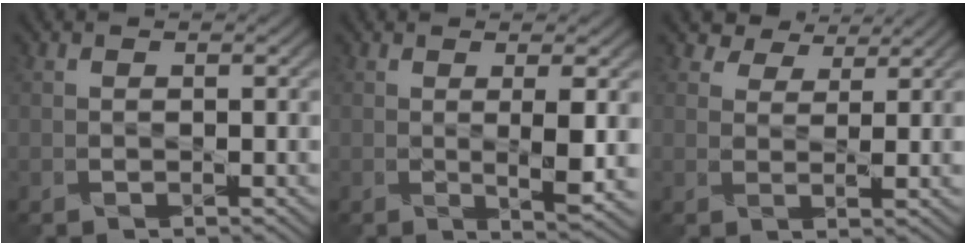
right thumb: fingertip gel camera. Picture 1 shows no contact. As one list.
[{"total": 4.4, "force": [0.3, 0.3, 4.4], "torque": [-0.074, -0.001, 0.011]}, {"total": 4.8, "force": [4.1, 1.9, 1.6], "torque": [-0.030, 0.009, 0.069]}]